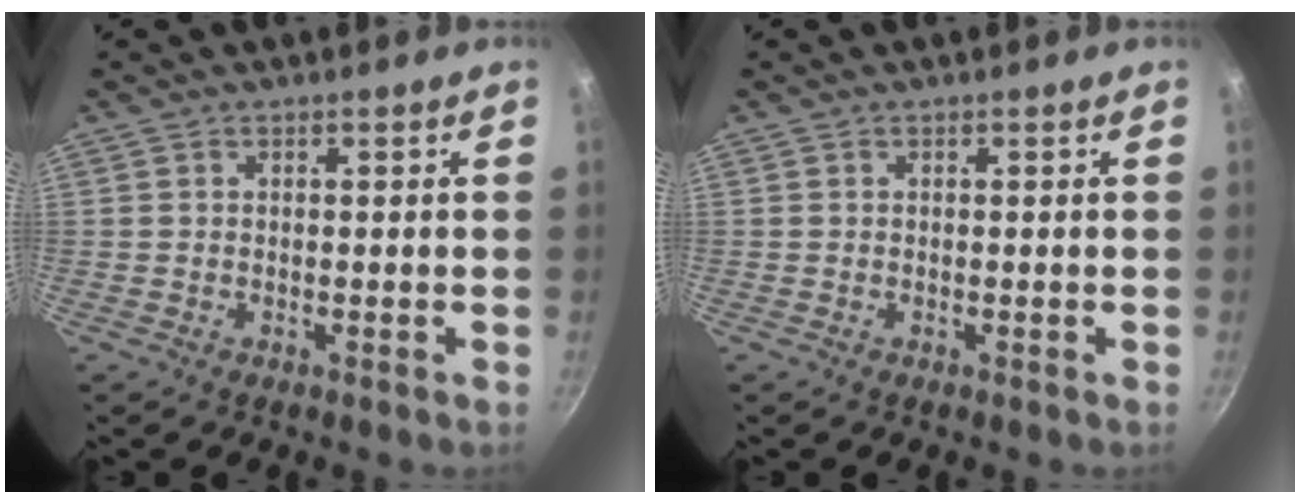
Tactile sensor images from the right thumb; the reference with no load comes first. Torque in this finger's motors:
{"motor_torque": [-0.17, 0.17, -0.12, 0.12, 0.03]}